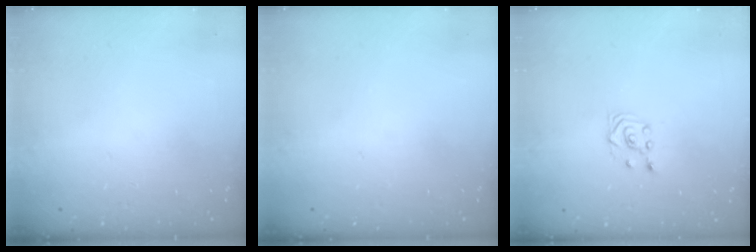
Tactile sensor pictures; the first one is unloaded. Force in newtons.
{"total": 0.0}
{"total": 3.0, "press": 2.8, "slide": 1.1}